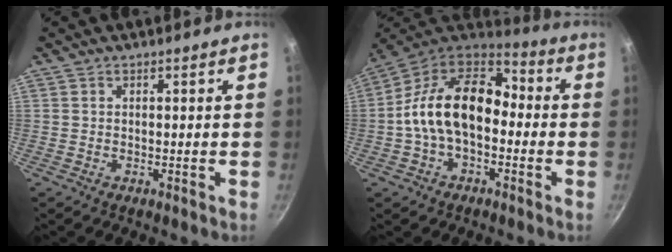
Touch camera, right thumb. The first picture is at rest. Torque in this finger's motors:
{"motor_torque": [2.33, 2.68, 1.46, -0.93, 0.20]}